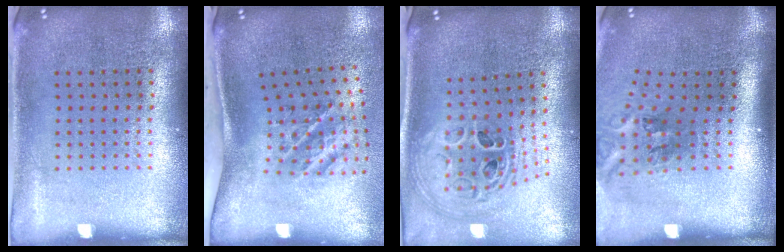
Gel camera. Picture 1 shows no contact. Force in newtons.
{"total": 2.3, "press": 1.3, "slide": 1.9}
{"total": 1.8, "press": 1.5, "slide": 1.0}
{"total": 2.1, "press": 1.3, "slide": 1.6}